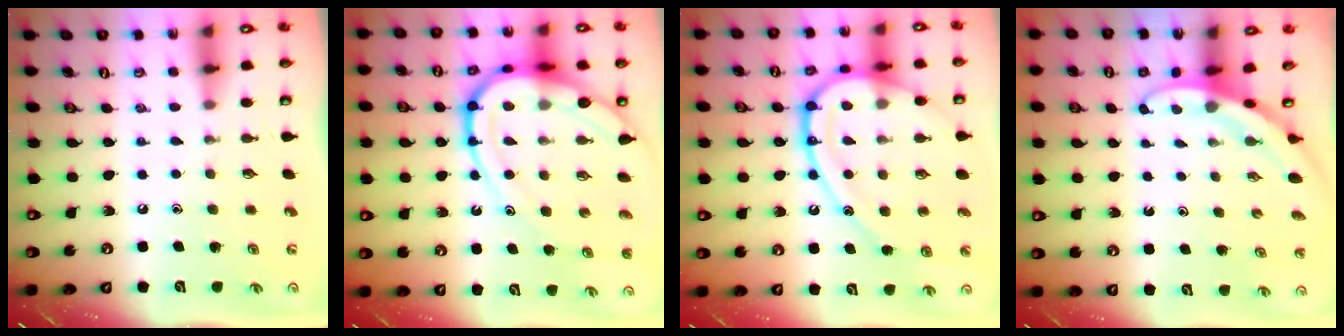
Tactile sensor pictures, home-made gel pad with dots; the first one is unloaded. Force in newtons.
{"total": 18.4, "press": 18.4, "slide": 1.8}
{"total": 19.4, "press": 19.3, "slide": 2.0}
{"total": 2.7, "press": 2.7, "slide": 0.0}